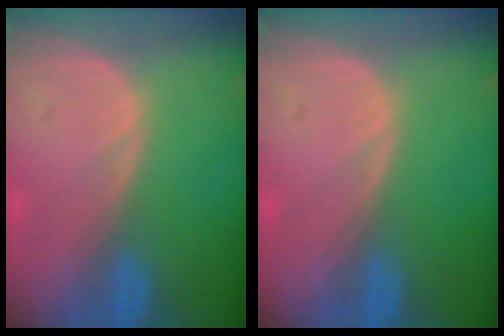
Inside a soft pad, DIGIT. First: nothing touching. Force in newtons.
{"total": 0.0}